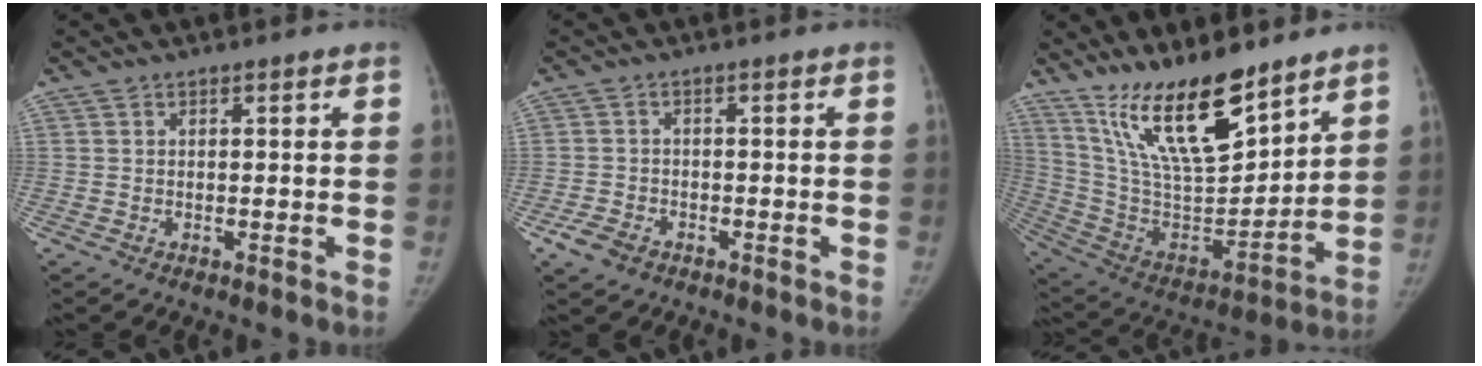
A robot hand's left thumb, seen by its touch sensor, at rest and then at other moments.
{"total": 4.0, "force": [-2.4, 2.6, 1.9], "torque": [-0.041, 0.008, -0.040]}
{"total": 20.9, "force": [14.8, 6.8, 13.0], "torque": [-0.186, -0.090, 0.279]}